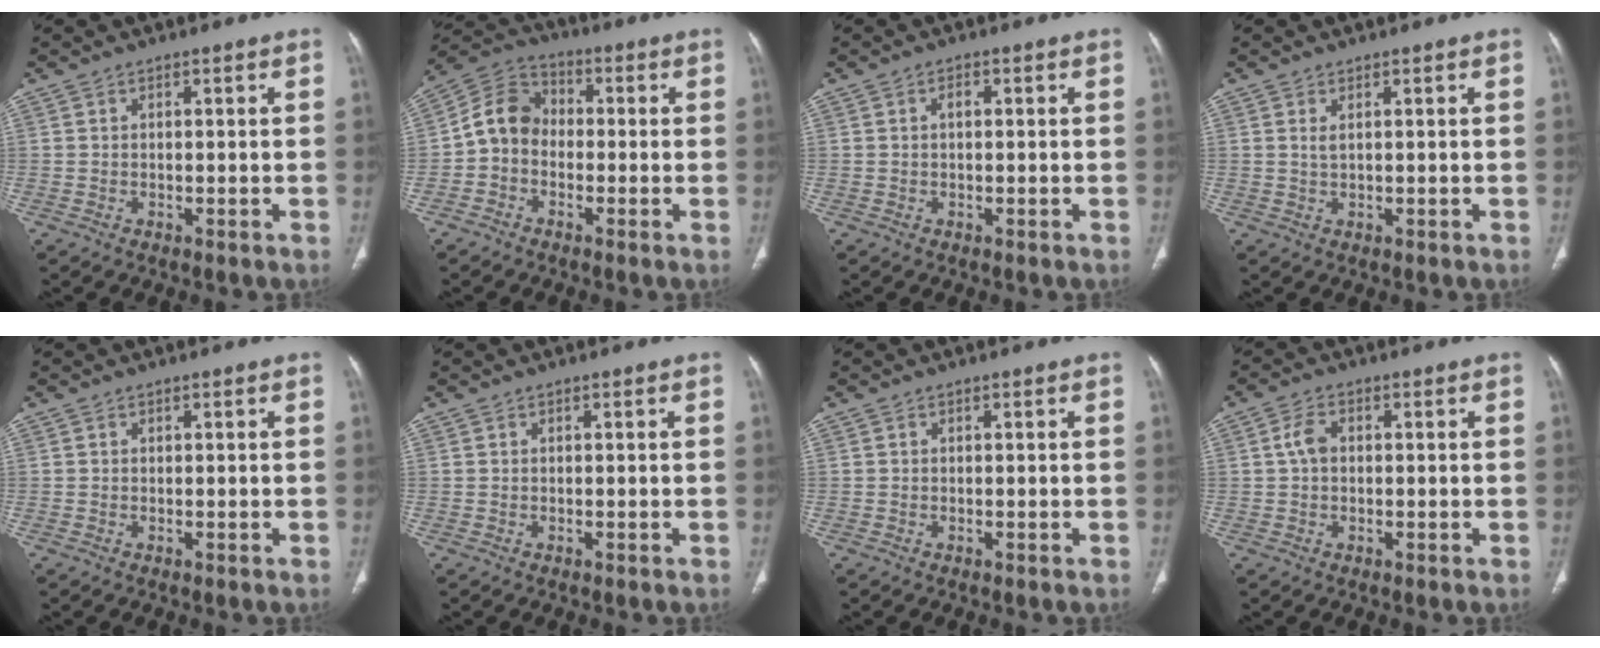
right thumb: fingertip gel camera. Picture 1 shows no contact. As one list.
[{"total": 8.0, "force": [-1.4, 6.6, 4.4], "torque": [-0.068, 0.034, -0.046]}, {"total": 1.3, "force": [0.2, 0.7, 1.0], "torque": [-0.017, 0.004, 0.000]}, {"total": 1.2, "force": [0.4, 0.4, 1.0], "torque": [-0.026, 0.001, 0.012]}, {"total": 0.0}, {"total": 0.0}, {"total": 0.0}, {"total": 3.3, "force": [0.3, 2.2, 2.4], "torque": [-0.045, 0.007, 0.001]}]